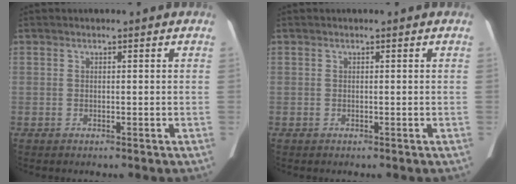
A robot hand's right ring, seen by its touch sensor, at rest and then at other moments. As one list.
[{"total": 0.0}]